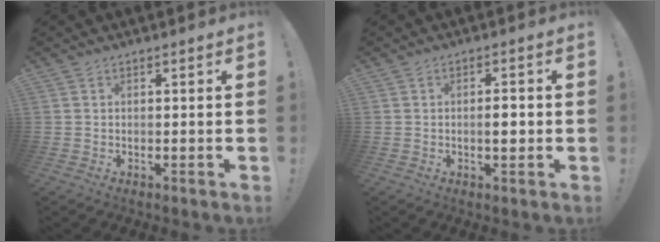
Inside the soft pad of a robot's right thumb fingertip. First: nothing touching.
{"total": 3.3, "force": [-0.7, 1.1, 3.1], "torque": [-0.041, 0.001, -0.016]}